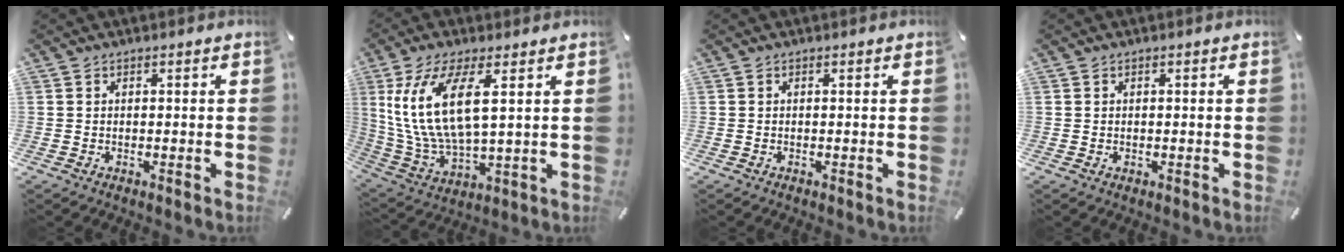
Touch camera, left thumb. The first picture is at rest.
{"total": 14.7, "force": [4.9, 5.8, 12.6], "torque": [-0.284, -0.012, 0.089]}
{"total": 0.0}
{"total": 0.5, "force": [0.1, 0.5, 0.2], "torque": [-0.003, 0.003, 0.000]}